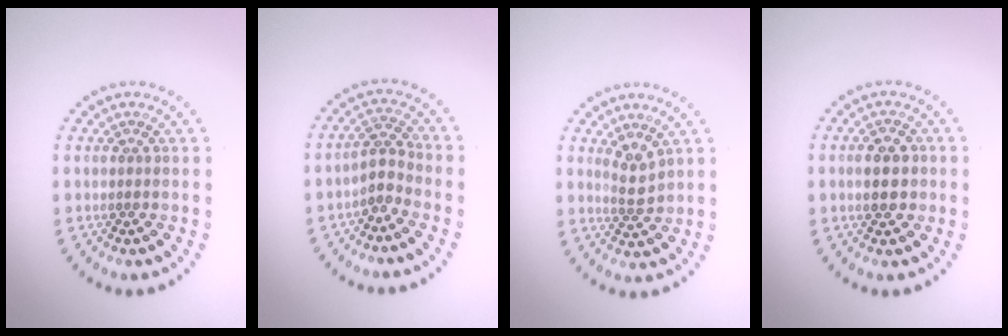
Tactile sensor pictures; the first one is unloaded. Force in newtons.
{"total": 2.1, "press": 1.5, "slide": 1.4}
{"total": 2.0, "press": 1.5, "slide": 1.2}
{"total": 2.6, "press": 2.6, "slide": 0.2}